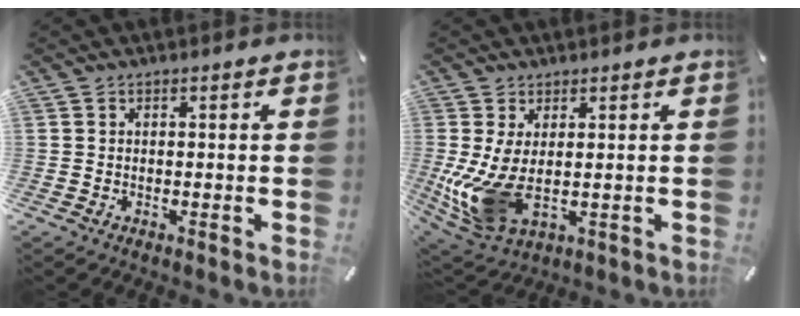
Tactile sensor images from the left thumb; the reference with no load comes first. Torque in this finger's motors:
{"motor_torque": [2.45, 2.41, 1.62, -0.40, 0.75]}